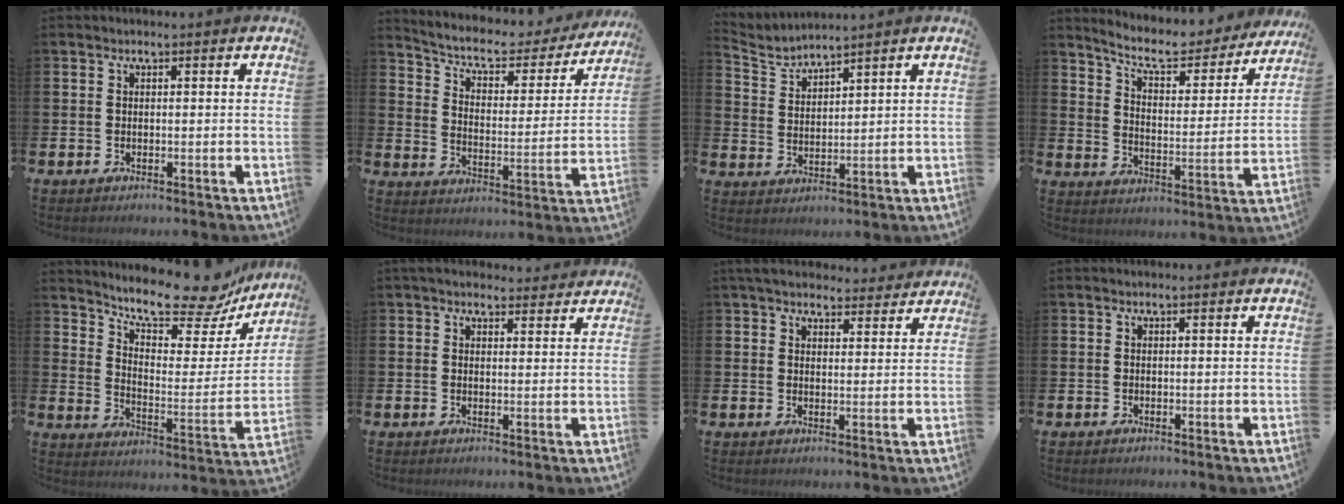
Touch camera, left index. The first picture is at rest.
{"total": 6.0, "force": [5.0, 2.3, 2.2], "torque": [-0.068, -0.037, 0.078]}
{"total": 3.3, "force": [3.3, -0.3, -0.3], "torque": [-0.012, -0.021, 0.058]}
{"total": 8.1, "force": [7.4, 2.0, 2.7], "torque": [-0.075, -0.051, 0.124]}
{"total": 12.6, "force": [11.2, 3.3, 4.8], "torque": [-0.103, -0.080, 0.191]}
{"total": 3.1, "force": [2.9, 1.0, 0.4], "torque": [-0.004, -0.012, 0.051]}
{"total": 4.8, "force": [4.5, 1.3, 0.9], "torque": [-0.029, -0.019, 0.083]}
{"total": 0.0}